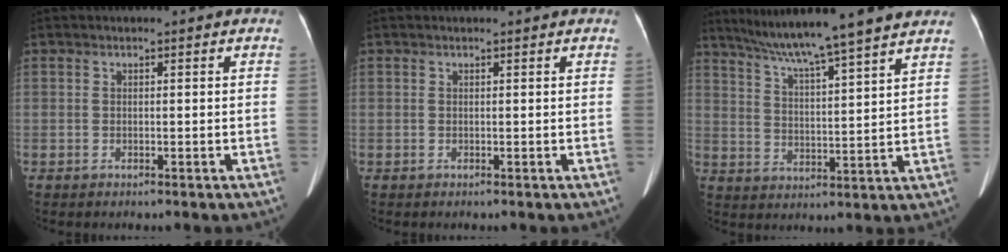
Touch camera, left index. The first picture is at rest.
{"total": 0.8, "force": [0.8, 0.1, 0.2], "torque": [-0.007, 0.013, 0.012]}
{"total": 14.6, "force": [12.4, -1.1, 7.5], "torque": [-0.128, 0.015, 0.185]}